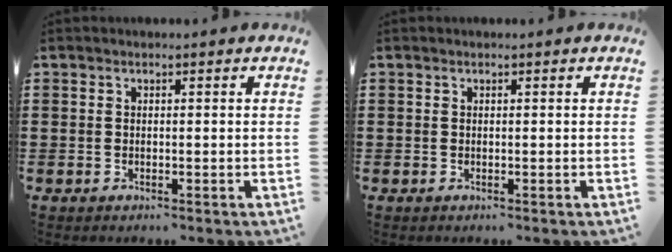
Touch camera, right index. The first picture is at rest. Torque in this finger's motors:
{"motor_torque": [0.17, 0.17, 0.00, 0.00]}